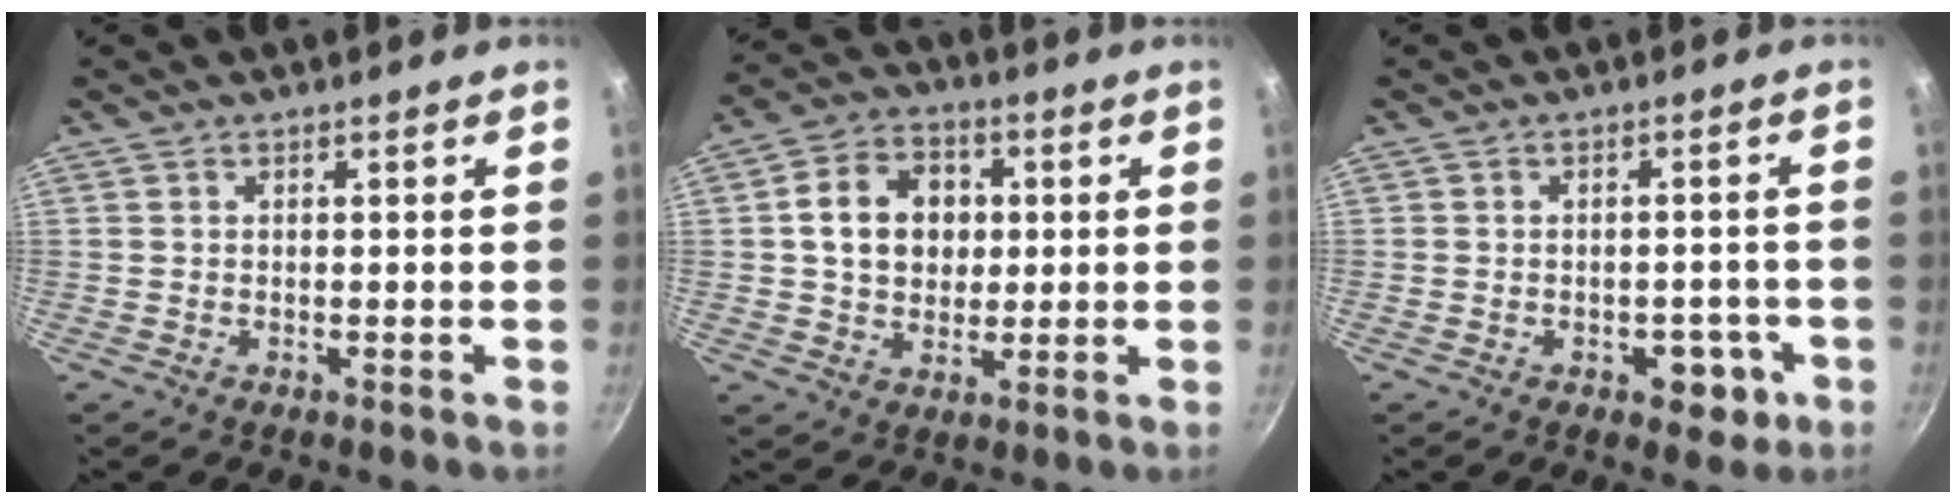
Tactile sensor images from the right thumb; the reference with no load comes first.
{"total": 11.7, "force": [1.7, 9.5, 6.7], "torque": [-0.088, 0.013, 0.021]}
{"total": 5.4, "force": [-2.2, 3.7, 3.4], "torque": [-0.015, 0.016, -0.020]}